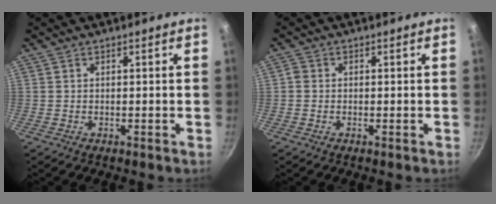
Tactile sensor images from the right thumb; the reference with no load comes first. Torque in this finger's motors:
{"motor_torque": [0.22, 0.02, 0.05, 0.23, 0.02]}